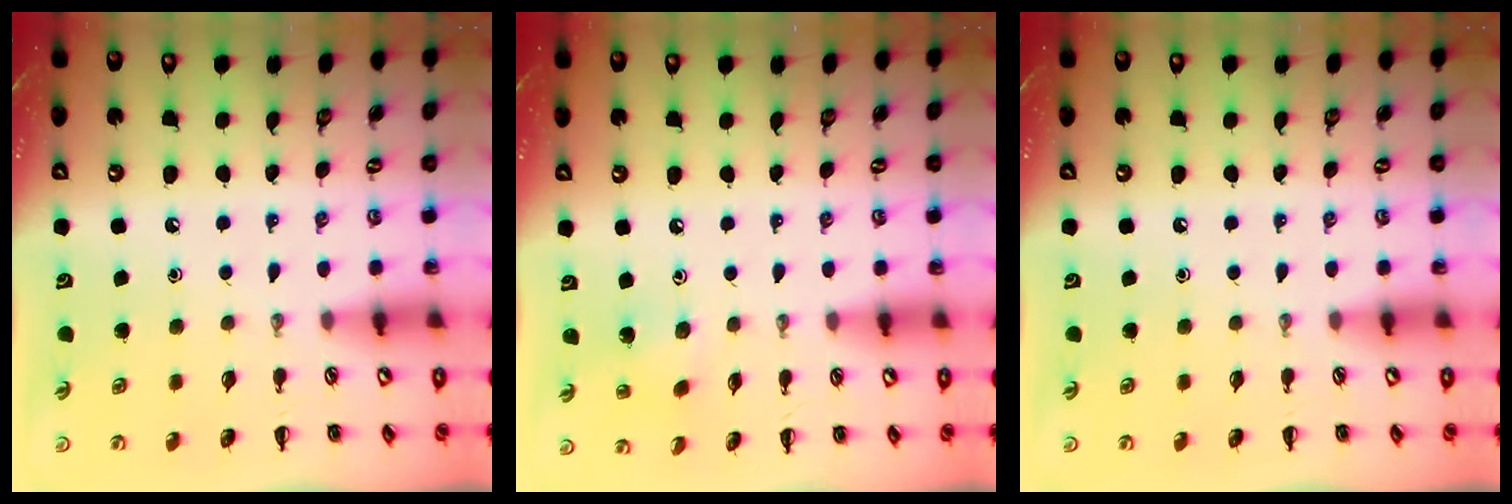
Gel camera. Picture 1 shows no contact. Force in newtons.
{"total": 2.1, "press": 2.0, "slide": 0.6}
{"total": 0.0}